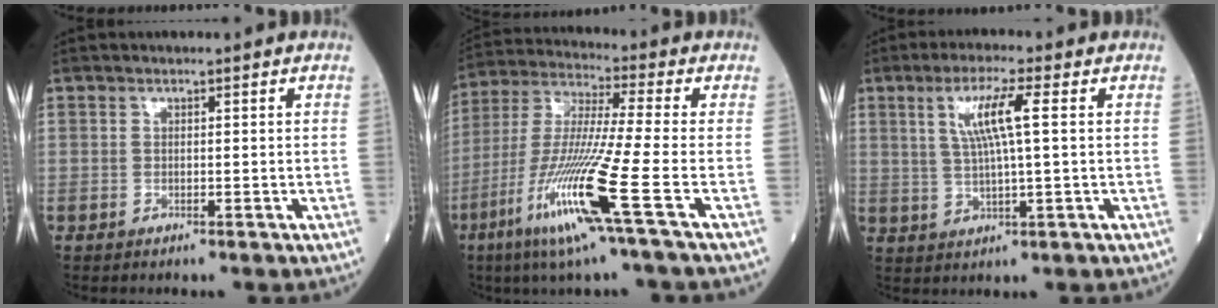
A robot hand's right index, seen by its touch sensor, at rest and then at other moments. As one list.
[{"total": 15.7, "force": [-6.9, -1.5, 14.1], "torque": [-0.294, -0.031, -0.135]}, {"total": 6.8, "force": [1.9, 0.0, 6.6], "torque": [-0.127, 0.005, 0.037]}]